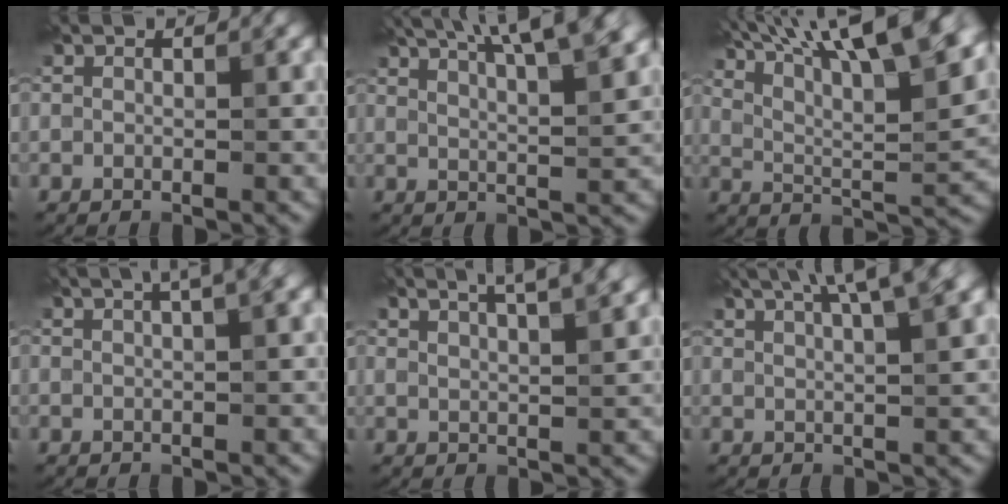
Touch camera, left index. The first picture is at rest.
{"total": 12.4, "force": [7.7, 3.9, 8.9], "torque": [-0.097, 0.045, 0.073]}
{"total": 16.6, "force": [10.6, 4.6, 11.9], "torque": [-0.181, 0.031, 0.146]}
{"total": 4.9, "force": [2.9, 1.6, 3.7], "torque": [-0.027, 0.027, 0.015]}
{"total": 6.9, "force": [4.6, 2.2, 4.6], "torque": [-0.035, 0.037, 0.035]}
{"total": 8.6, "force": [5.3, 2.4, 6.3], "torque": [-0.070, 0.040, 0.050]}